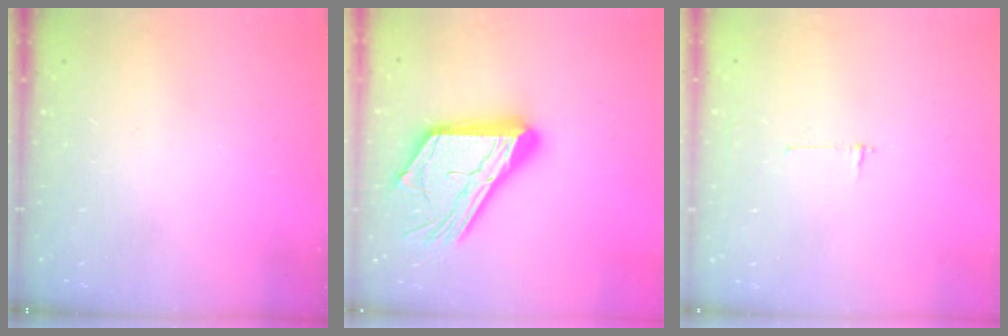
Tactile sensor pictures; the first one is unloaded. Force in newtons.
{"total": 23.5, "press": 23.4, "slide": 2.1}
{"total": 2.7, "press": 2.7, "slide": 0.3}